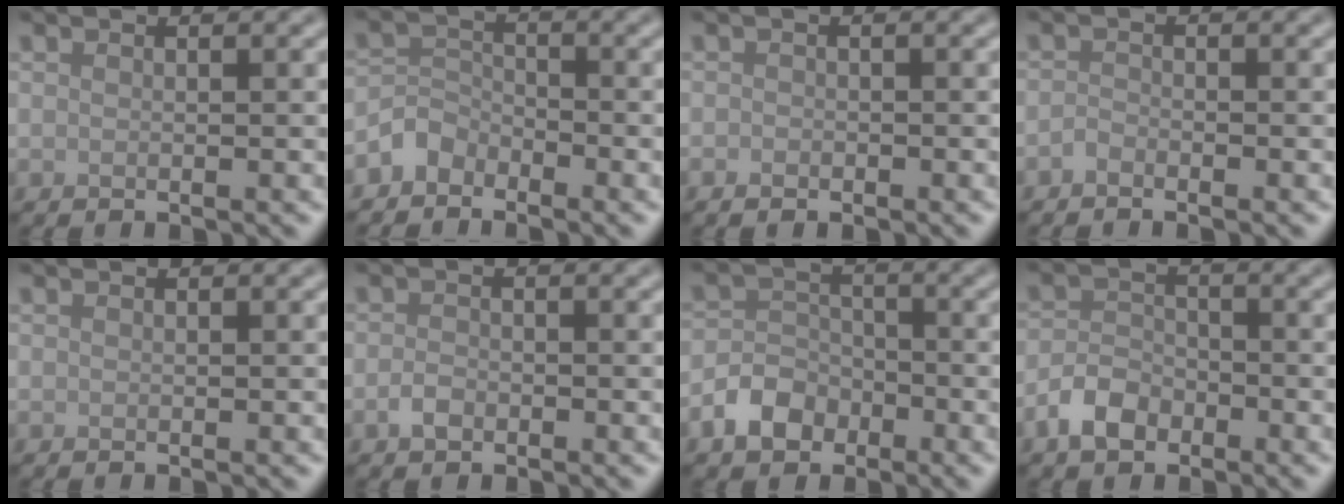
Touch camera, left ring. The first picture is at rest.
{"total": 2.3, "force": [-1.9, 1.2, 0.3], "torque": [-0.002, 0.011, -0.046]}
{"total": 0.6, "force": [-0.4, 0.4, 0.2], "torque": [-0.003, -0.003, -0.007]}
{"total": 0.8, "force": [-0.7, 0.3, 0.3], "torque": [-0.006, 0.001, -0.018]}
{"total": 0.0}
{"total": 1.4, "force": [-0.7, 0.9, 0.8], "torque": [-0.016, 0.002, -0.017]}
{"total": 3.6, "force": [-2.1, 2.6, 1.3], "torque": [-0.024, 0.004, -0.046]}
{"total": 3.1, "force": [-2.0, 1.9, 1.5], "torque": [-0.026, 0.006, -0.047]}